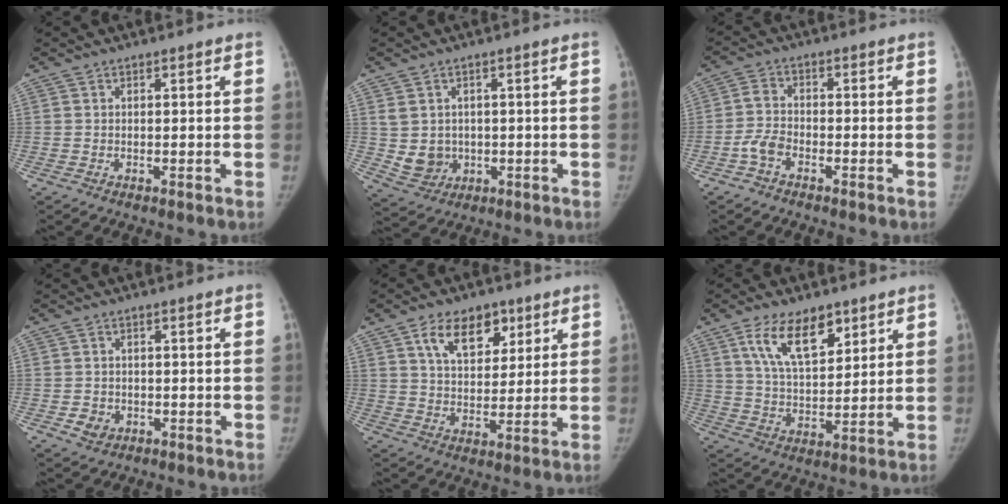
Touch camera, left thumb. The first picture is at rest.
{"total": 5.9, "force": [-0.2, 5.3, 2.5], "torque": [-0.024, 0.003, 0.014]}
{"total": 4.3, "force": [-2.5, 2.4, 2.5], "torque": [-0.052, 0.017, -0.053]}
{"total": 3.1, "force": [-1.1, 2.7, 1.3], "torque": [-0.014, 0.004, -0.013]}
{"total": 10.6, "force": [5.6, 6.6, 6.2], "torque": [-0.070, -0.023, 0.096]}
{"total": 12.0, "force": [6.7, 5.9, 8.0], "torque": [-0.115, -0.034, 0.128]}